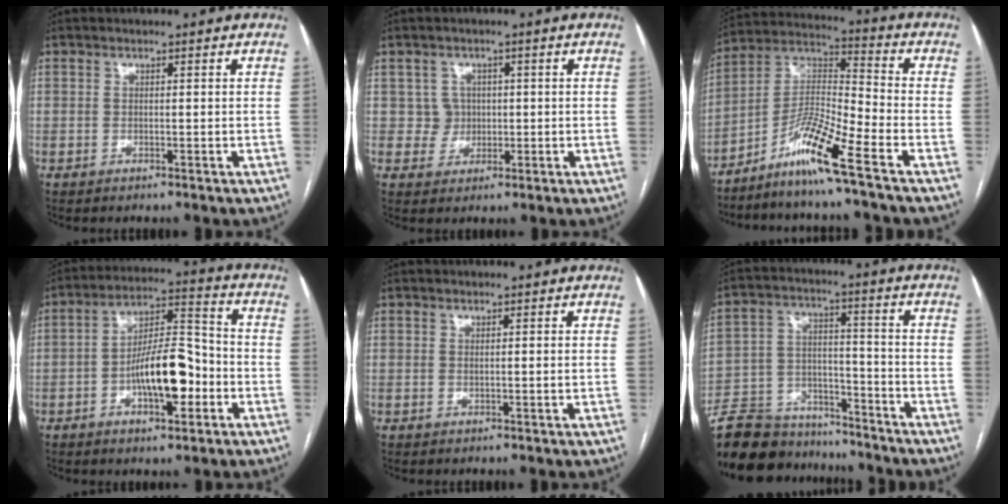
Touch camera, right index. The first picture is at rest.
{"total": 3.0, "force": [0.3, 3.0, 0.0], "torque": [0.007, 0.009, 0.007]}
{"total": 10.8, "force": [-7.2, -0.8, 8.0], "torque": [-0.158, -0.003, -0.138]}
{"total": 11.8, "force": [-3.5, 3.8, 10.6], "torque": [-0.188, 0.021, -0.055]}
{"total": 0.7, "force": [0.1, -0.1, 0.7], "torque": [-0.014, -0.002, 0.003]}
{"total": 17.2, "force": [-15.3, 6.1, 4.7], "torque": [-0.103, 0.015, -0.247]}